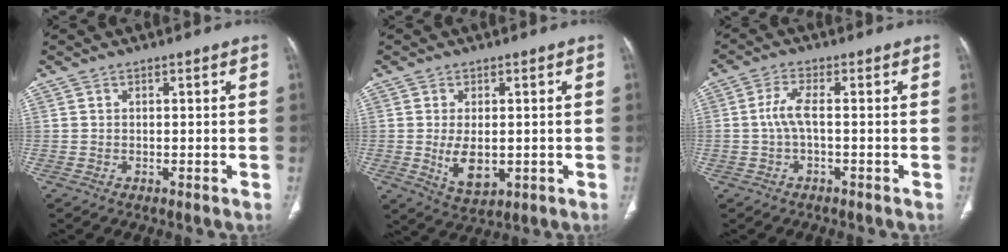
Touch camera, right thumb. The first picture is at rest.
{"total": 6.5, "force": [-0.8, 3.7, 5.4], "torque": [-0.090, -0.014, 0.000]}
{"total": 4.0, "force": [-0.4, 1.2, 3.8], "torque": [-0.094, 0.010, -0.012]}